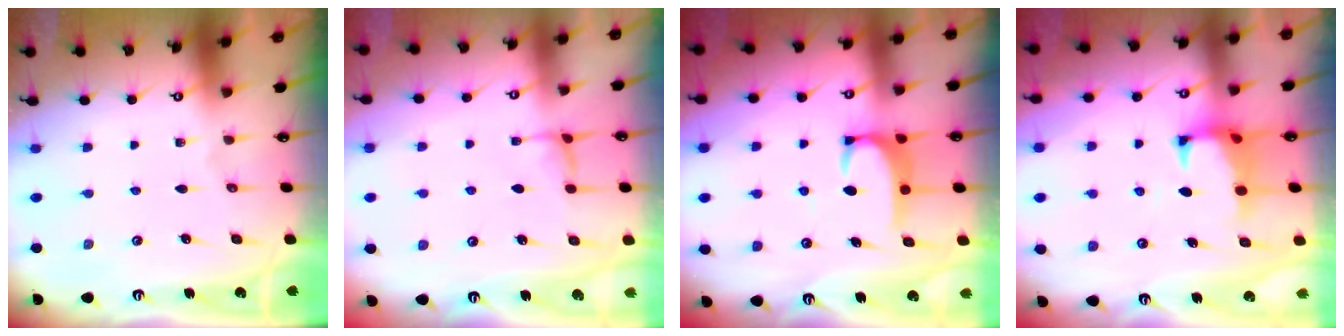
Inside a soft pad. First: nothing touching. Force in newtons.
{"total": 1.2, "press": 0.9, "slide": 0.7}
{"total": 2.6, "press": 2.6, "slide": 0.3}
{"total": 1.1, "press": 0.6, "slide": 0.9}